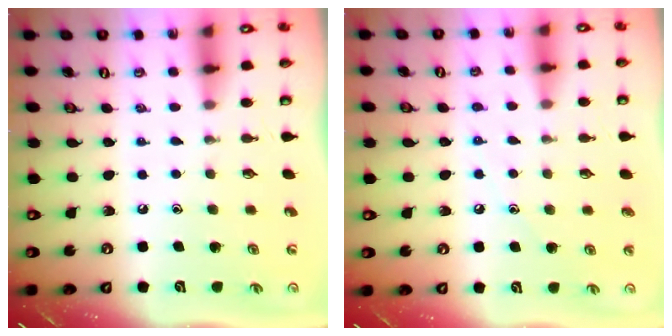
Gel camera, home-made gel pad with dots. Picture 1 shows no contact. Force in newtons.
{"total": 4.7, "press": 4.7, "slide": 0.6}